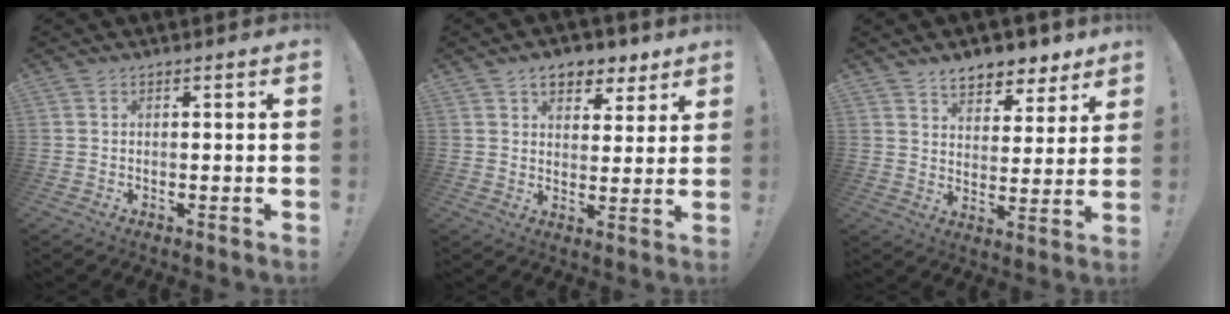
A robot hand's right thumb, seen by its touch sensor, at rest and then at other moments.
{"total": 8.1, "force": [5.2, 5.0, 3.7], "torque": [-0.051, -0.023, 0.097]}
{"total": 8.4, "force": [6.6, 4.4, 2.8], "torque": [-0.035, -0.046, 0.122]}